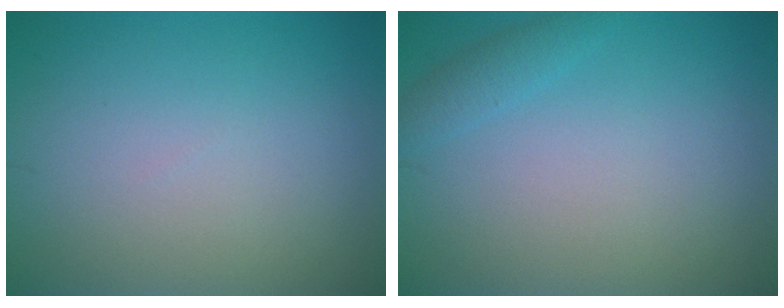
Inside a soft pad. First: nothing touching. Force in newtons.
{"total": 1.3, "press": 1.3, "slide": 0.1}